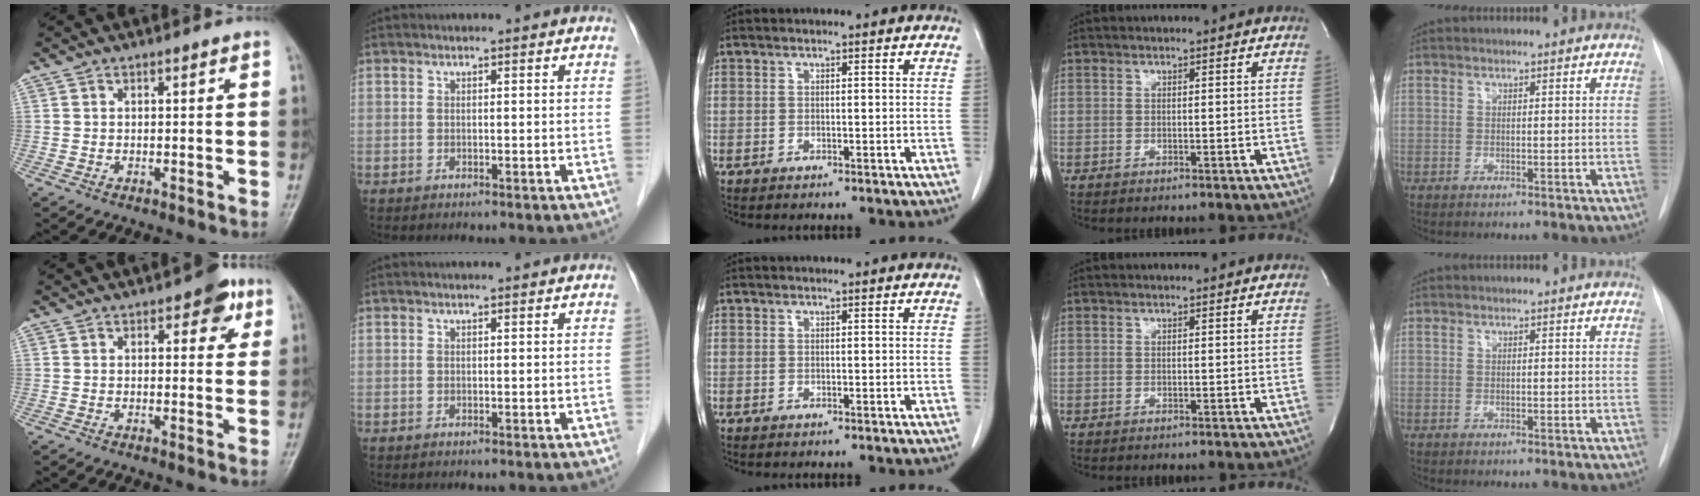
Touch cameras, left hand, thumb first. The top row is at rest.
{"thumb": {"total": 5.1, "force": [2.3, 2.6, 3.7], "torque": [-0.019, -0.004, 0.019]}}